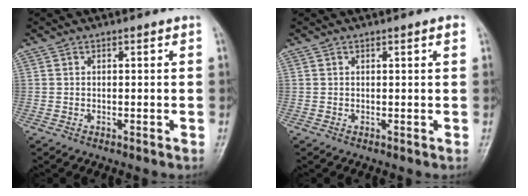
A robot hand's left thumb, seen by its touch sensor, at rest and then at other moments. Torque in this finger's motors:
{"motor_torque": [-0.09, 0.00, 0.11, 0.21, 0.02]}